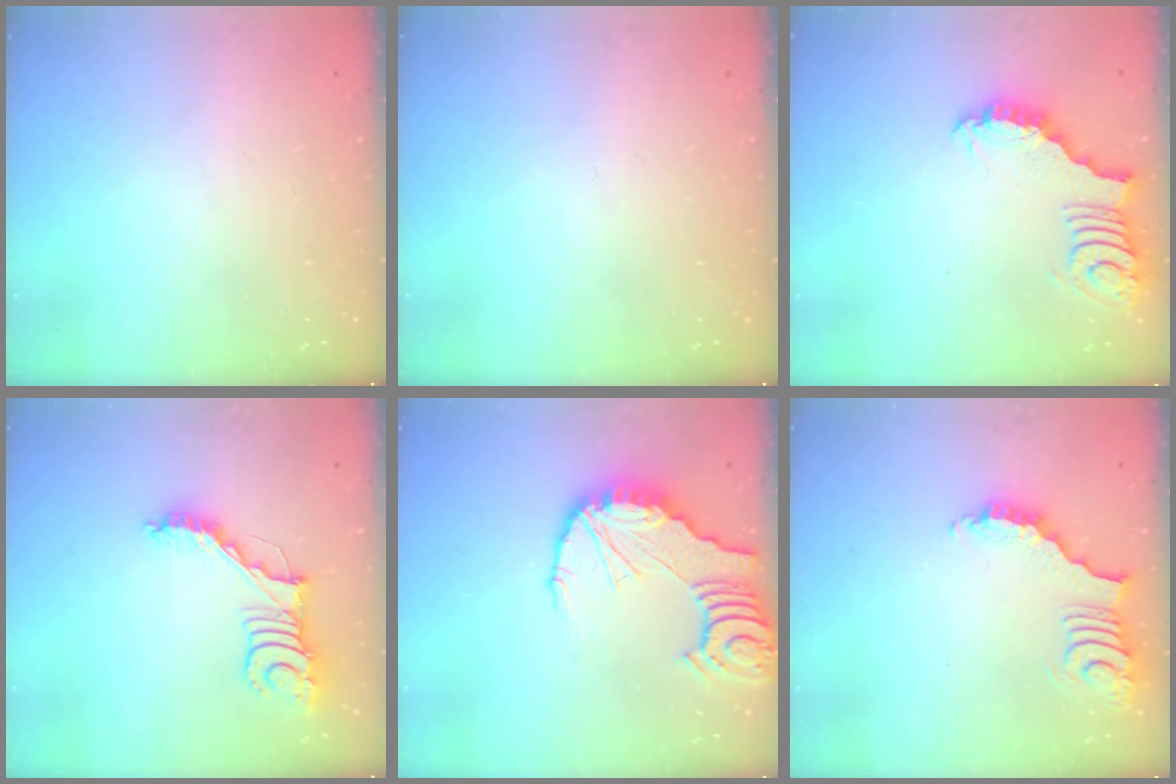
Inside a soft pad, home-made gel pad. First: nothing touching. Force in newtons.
{"total": 0.0}
{"total": 2.4, "press": 2.4, "slide": 0.3}
{"total": 12.4, "press": 12.4, "slide": 1.2}
{"total": 12.4, "press": 12.3, "slide": 1.5}
{"total": 3.8, "press": 3.8, "slide": 0.6}